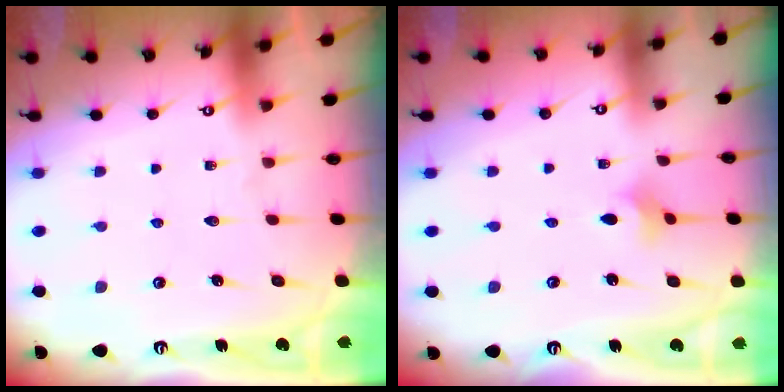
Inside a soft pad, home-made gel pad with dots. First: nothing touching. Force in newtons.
{"total": 2.6, "press": 2.6, "slide": 0.6}